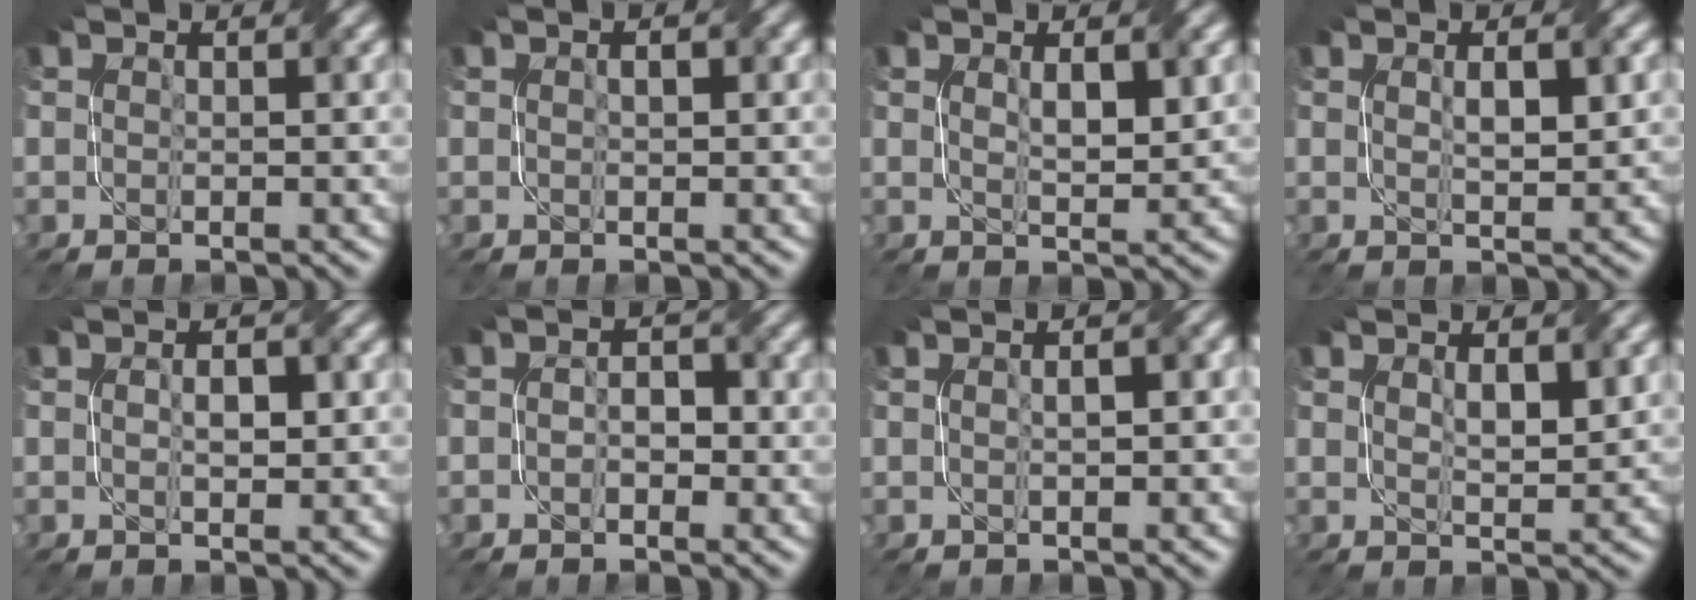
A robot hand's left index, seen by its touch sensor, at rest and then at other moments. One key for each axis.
{"total": 1.0, "fx": 0.2, "fy": 0.4, "fz": 0.9, "tx": -0.016, "ty": 0.001, "tz": 0.003}
{"total": 2.4, "fx": 0.8, "fy": 0.7, "fz": 2.2, "tx": -0.042, "ty": 0.000, "tz": 0.020}
{"total": 2.4, "fx": 0.5, "fy": 0.7, "fz": 2.2, "tx": -0.043, "ty": 0.002, "tz": 0.014}
{"total": 1.6, "fx": 0.0, "fy": 0.7, "fz": 1.4, "tx": -0.026, "ty": 0.004, "tz": 0.002}
{"total": 1.7, "fx": -0.4, "fy": 1.2, "fz": 1.1, "tx": -0.008, "ty": 0.007, "tz": -0.014}
{"total": 2.2, "fx": 0.5, "fy": 0.8, "fz": 1.9, "tx": -0.017, "ty": 0.009, "tz": -0.001}
{"total": 2.1, "fx": 0.8, "fy": 0.6, "fz": 1.8, "tx": -0.036, "ty": -0.002, "tz": 0.021}